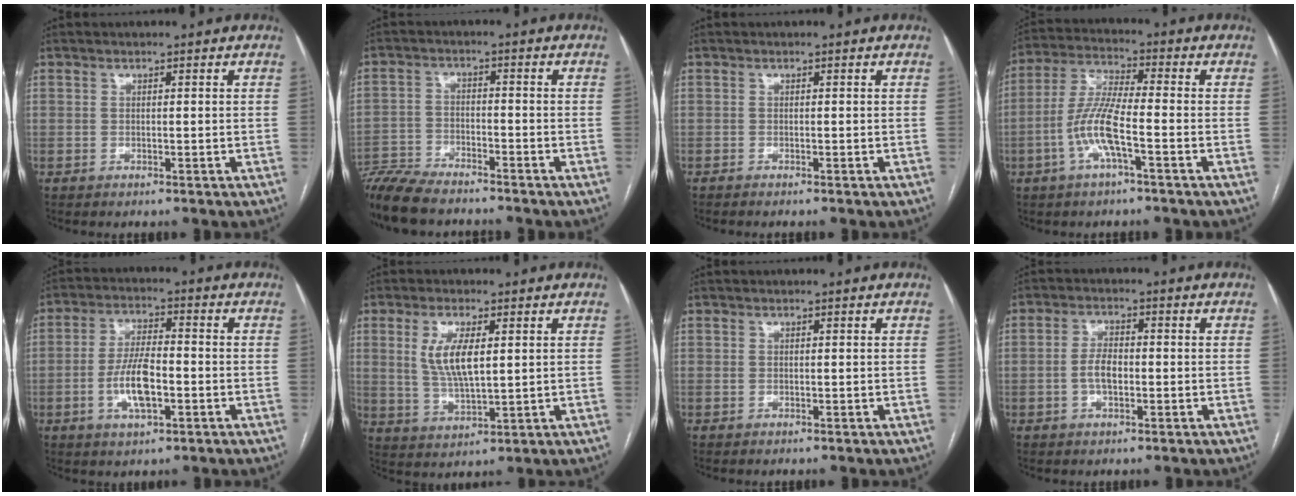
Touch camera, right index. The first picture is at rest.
{"total": 10.4, "force": [-9.4, 1.9, 4.2], "torque": [-0.076, -0.013, -0.162]}
{"total": 0.8, "force": [-0.7, -0.2, 0.3], "torque": [-0.006, -0.002, -0.011]}
{"total": 8.5, "force": [-2.8, 1.0, 7.9], "torque": [-0.173, 0.007, -0.057]}
{"total": 7.8, "force": [-2.1, 2.5, 7.1], "torque": [-0.147, 0.005, -0.035]}
{"total": 7.2, "force": [1.9, 2.1, 6.6], "torque": [-0.135, -0.002, 0.042]}
{"total": 0.0}
{"total": 3.8, "force": [-0.7, 1.8, 3.3], "torque": [-0.071, 0.008, -0.011]}